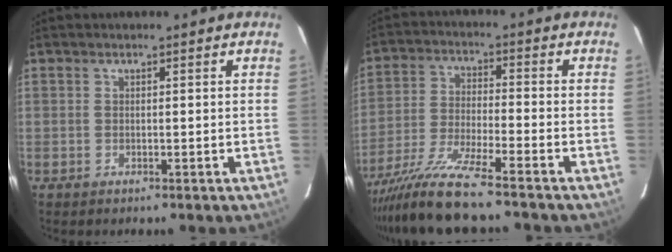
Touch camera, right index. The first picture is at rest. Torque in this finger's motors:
{"motor_torque": [1.16, -0.98, 0.62, 0.14]}